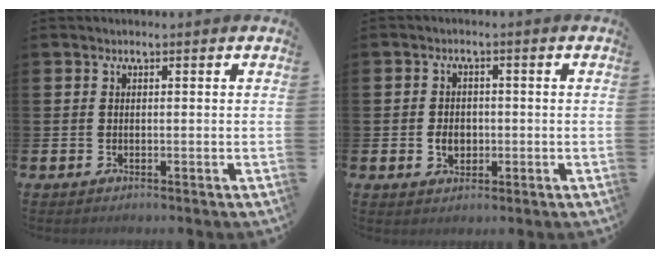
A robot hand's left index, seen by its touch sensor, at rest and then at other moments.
{"total": 2.9, "force": [-0.5, 2.3, 1.7], "torque": [-0.018, -0.002, -0.017]}